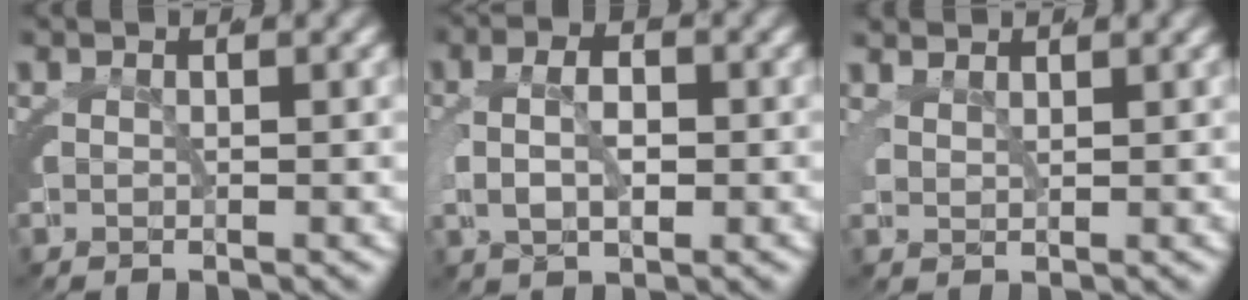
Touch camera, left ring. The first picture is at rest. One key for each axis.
{"total": 4.3, "fx": -0.2, "fy": 2.4, "fz": 3.5, "tx": -0.049, "ty": 0.008, "tz": -0.005}
{"total": 2.2, "fx": 2.1, "fy": 0.3, "fz": 0.6, "tx": -0.005, "ty": 0.007, "tz": 0.037}